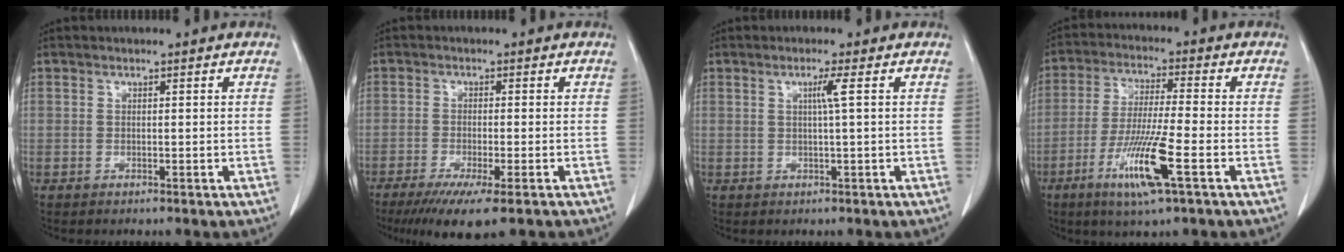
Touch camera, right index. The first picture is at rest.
{"total": 9.0, "force": [-6.3, 0.8, 6.4], "torque": [-0.093, -0.022, -0.096]}
{"total": 2.1, "force": [0.5, -0.7, 1.9], "torque": [-0.039, -0.003, 0.010]}
{"total": 10.9, "force": [-4.6, 0.0, 9.9], "torque": [-0.194, -0.021, -0.088]}